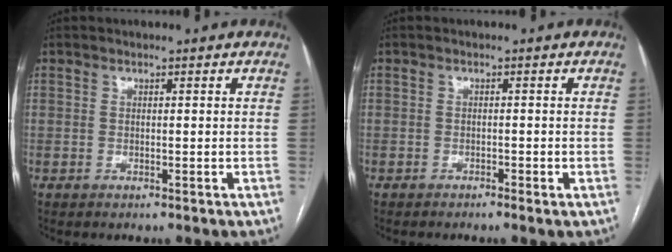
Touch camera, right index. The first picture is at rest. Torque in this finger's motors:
{"motor_torque": [-1.29, -0.68, -0.61, -0.12]}